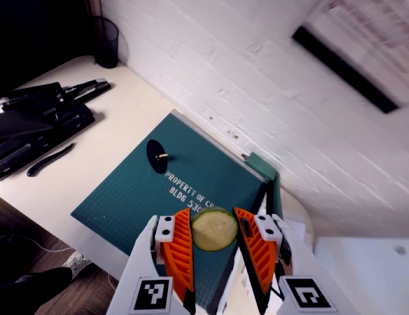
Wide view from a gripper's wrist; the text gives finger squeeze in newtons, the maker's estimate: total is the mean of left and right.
{"total": 8.7, "left": 8.6, "right": 8.7}